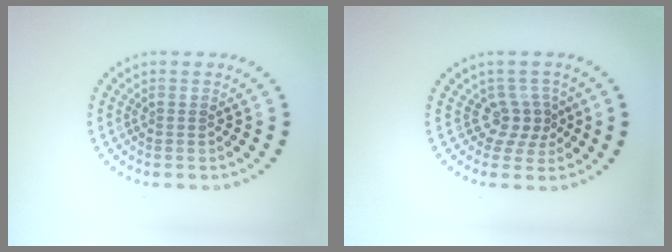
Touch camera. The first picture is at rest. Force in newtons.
{"total": 2.5, "press": 1.8, "slide": 1.7}